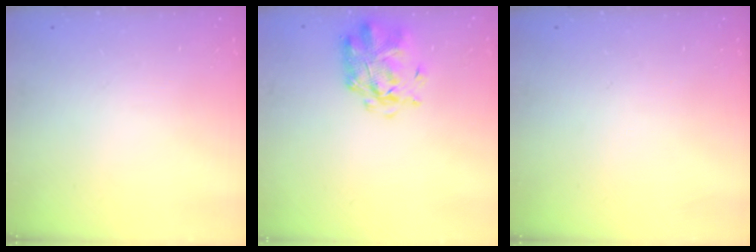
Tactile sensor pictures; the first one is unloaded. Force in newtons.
{"total": 3.0, "press": 2.9, "slide": 0.8}
{"total": 0.0}